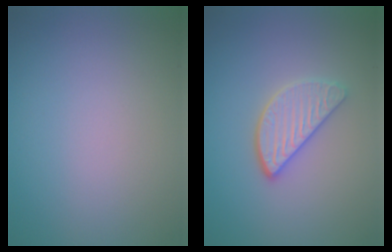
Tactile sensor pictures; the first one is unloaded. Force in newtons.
{"total": 3.2, "press": 2.8, "slide": 1.5}